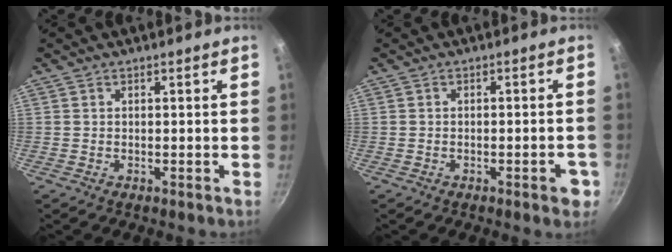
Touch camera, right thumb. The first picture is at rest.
{"total": 3.8, "force": [-1.7, 1.3, 3.1], "torque": [-0.029, 0.010, -0.021]}